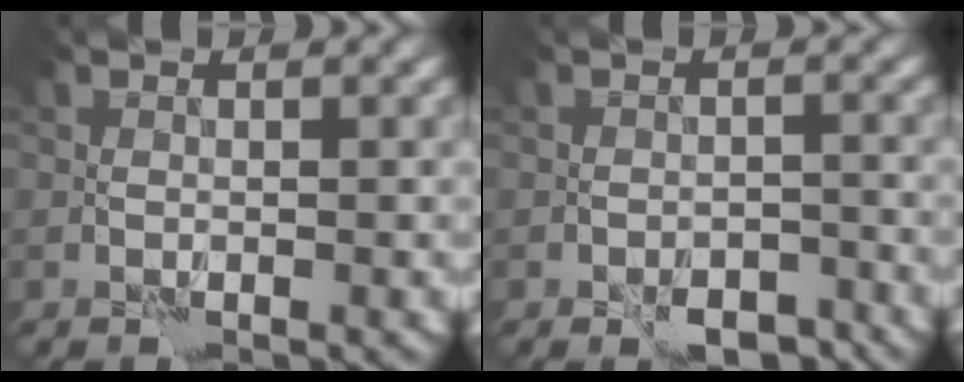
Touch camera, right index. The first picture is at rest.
{"total": 4.2, "force": [-3.3, 2.0, 1.7], "torque": [-0.014, 0.004, -0.045]}